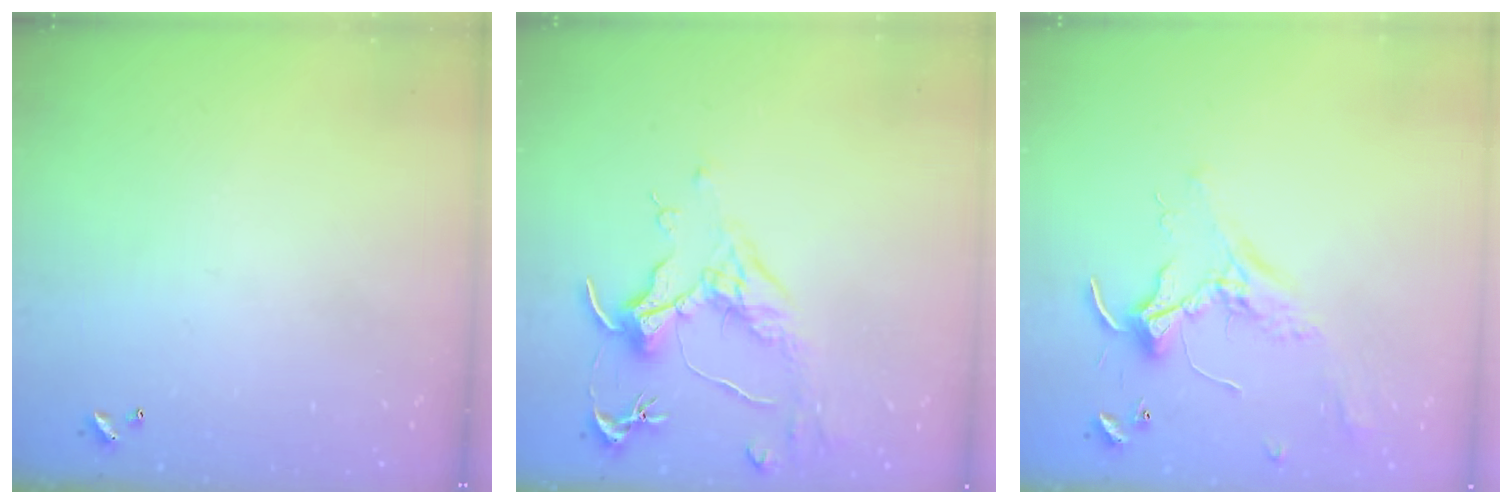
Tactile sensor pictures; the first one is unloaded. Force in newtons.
{"total": 1.7, "press": 1.5, "slide": 0.9}
{"total": 2.3, "press": 2.3, "slide": 0.5}